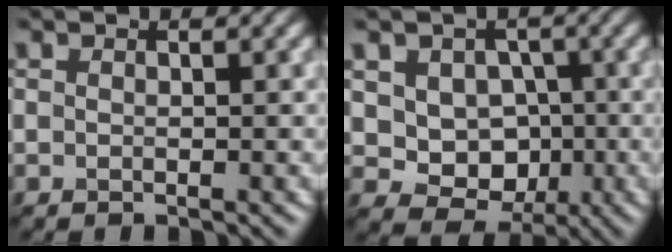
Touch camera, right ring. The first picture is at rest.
{"total": 6.1, "force": [0.2, 5.4, 2.9], "torque": [-0.033, 0.010, -0.010]}